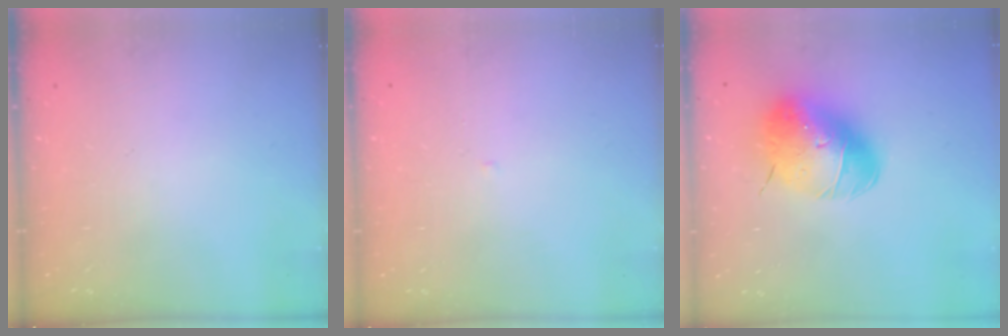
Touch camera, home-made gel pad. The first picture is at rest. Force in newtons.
{"total": 1.6, "press": 1.6, "slide": 0.3}
{"total": 15.3, "press": 15.1, "slide": 2.5}